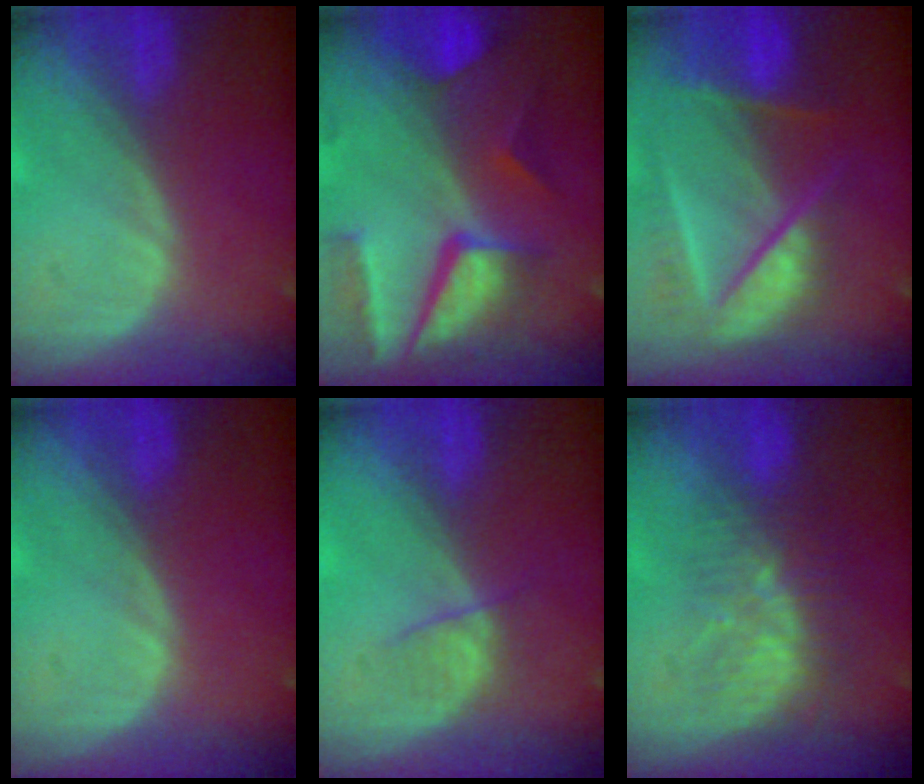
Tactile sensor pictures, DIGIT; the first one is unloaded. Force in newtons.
{"total": 10.5, "press": 8.8, "slide": 5.7}
{"total": 9.7, "press": 8.2, "slide": 5.1}
{"total": 0.0}
{"total": 2.5, "press": 2.3, "slide": 0.9}
{"total": 8.6, "press": 7.4, "slide": 4.3}